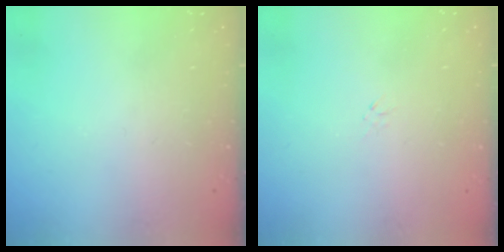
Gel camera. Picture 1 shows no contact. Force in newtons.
{"total": 0.0}